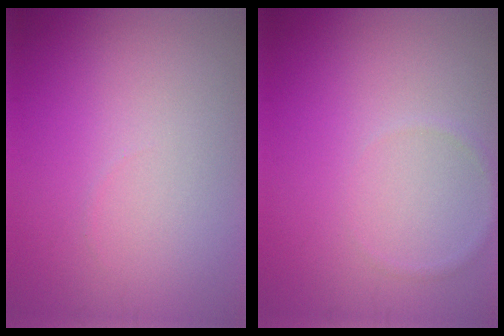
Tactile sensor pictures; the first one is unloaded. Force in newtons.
{"total": 0.7, "press": 0.7, "slide": 0.0}